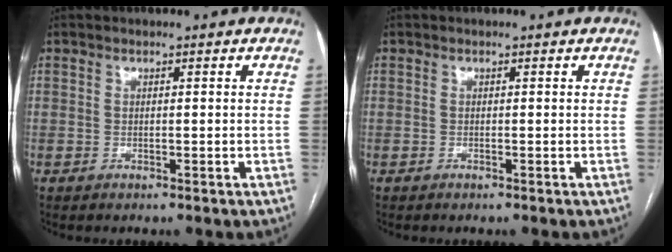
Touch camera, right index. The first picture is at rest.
{"total": 0.0}